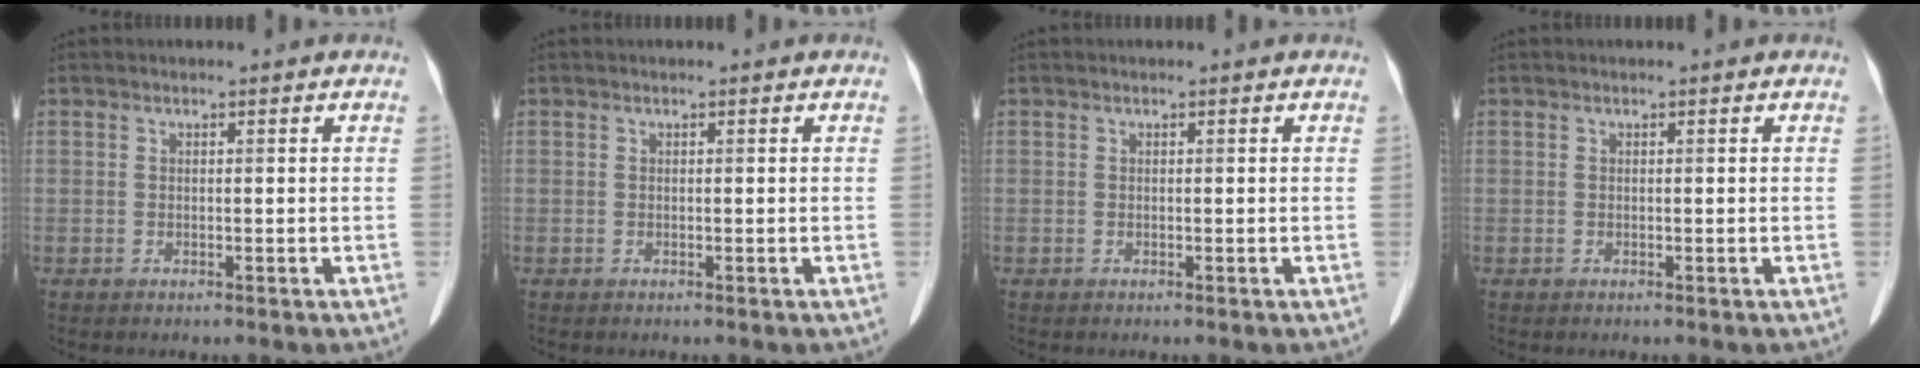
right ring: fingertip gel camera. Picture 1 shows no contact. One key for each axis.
{"total": 0.0}
{"total": 0.0}
{"total": 0.0}